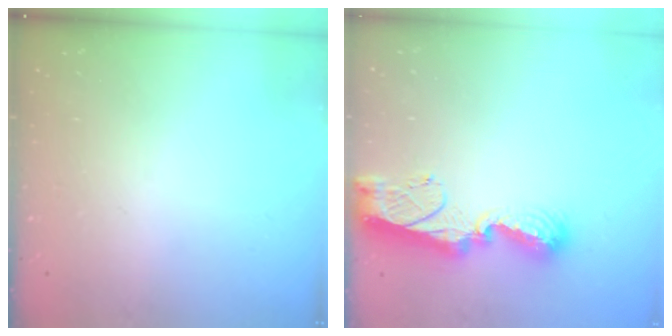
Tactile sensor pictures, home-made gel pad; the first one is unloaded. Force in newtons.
{"total": 11.3, "press": 11.2, "slide": 1.0}